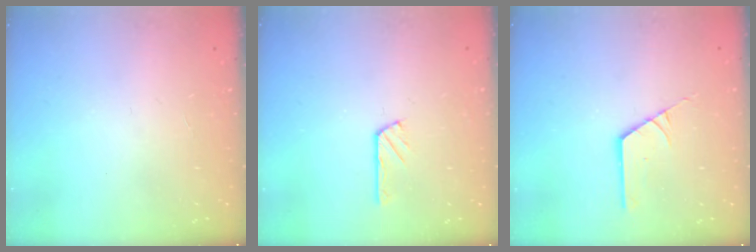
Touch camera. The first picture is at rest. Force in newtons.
{"total": 2.9, "press": 2.9, "slide": 0.5}
{"total": 2.2, "press": 2.2, "slide": 0.1}